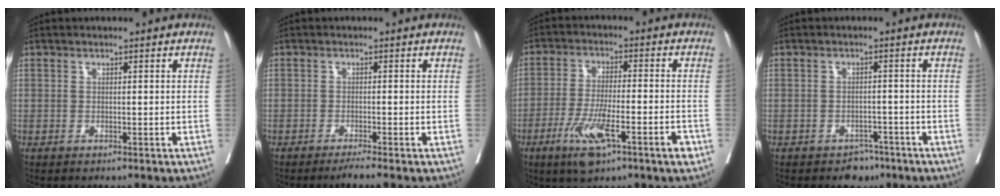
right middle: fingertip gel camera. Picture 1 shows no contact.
{"total": 2.0, "force": [-1.6, -0.7, 1.0], "torque": [-0.021, -0.004, -0.030]}
{"total": 10.2, "force": [-5.1, 1.6, 8.7], "torque": [-0.152, -0.017, -0.084]}
{"total": 3.1, "force": [-2.3, 2.0, 0.8], "torque": [-0.011, 0.006, -0.027]}